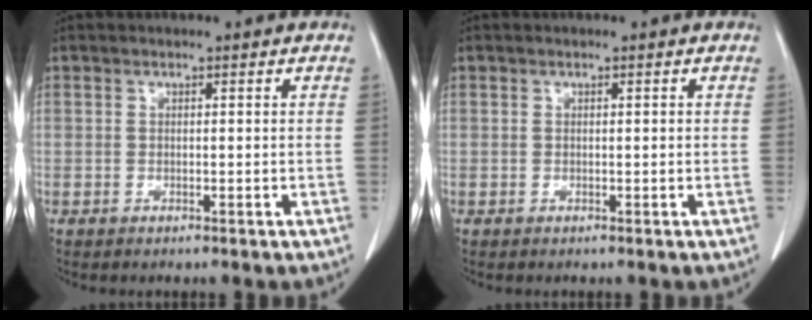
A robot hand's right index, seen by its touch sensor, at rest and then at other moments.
{"total": 0.0}